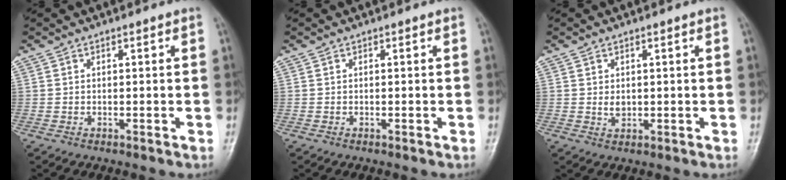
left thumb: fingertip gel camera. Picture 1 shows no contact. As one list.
[{"total": 0.0}, {"total": 2.1, "force": [0.4, 1.4, 1.6], "torque": [-0.021, -0.004, 0.011]}]